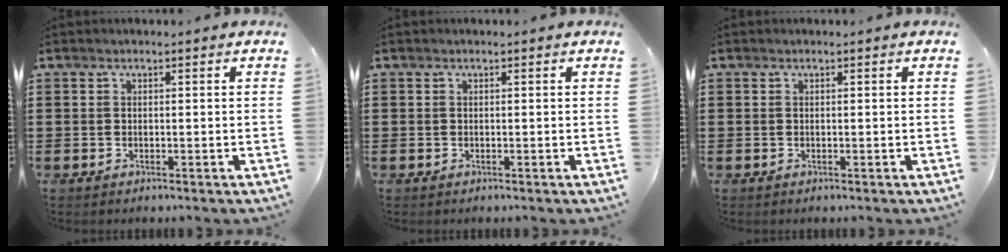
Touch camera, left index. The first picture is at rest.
{"total": 0.0}
{"total": 0.0}